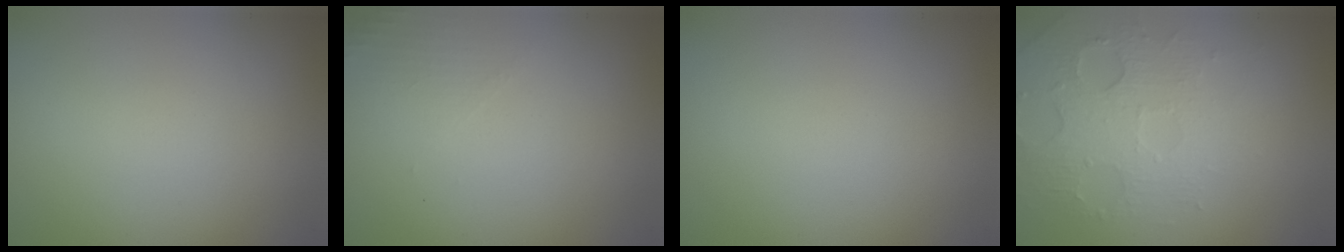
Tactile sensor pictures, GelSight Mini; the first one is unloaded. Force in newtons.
{"total": 1.3, "press": 1.2, "slide": 0.4}
{"total": 0.0}
{"total": 4.3, "press": 3.8, "slide": 2.0}